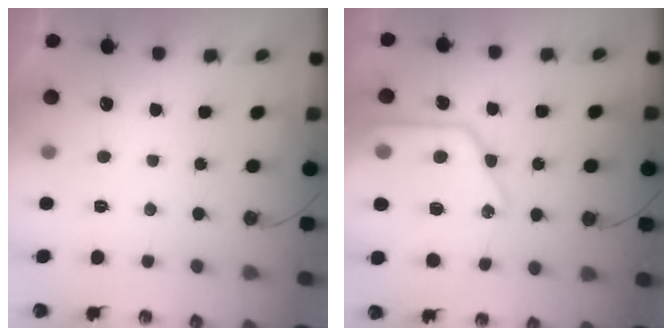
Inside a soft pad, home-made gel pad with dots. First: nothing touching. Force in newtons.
{"total": 19.5, "press": 19.4, "slide": 2.0}